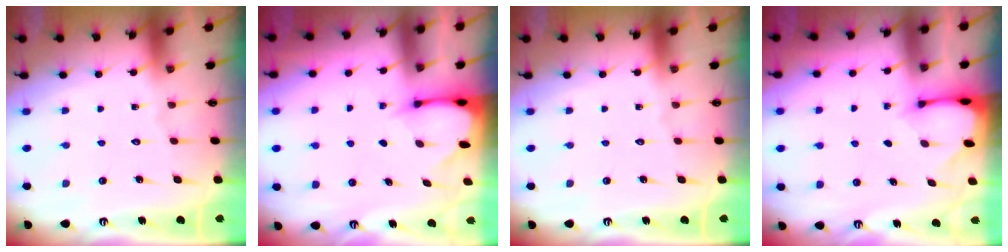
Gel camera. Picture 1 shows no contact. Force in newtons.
{"total": 2.4, "press": 2.4, "slide": 0.3}
{"total": 0.0}
{"total": 2.7, "press": 2.7, "slide": 0.3}